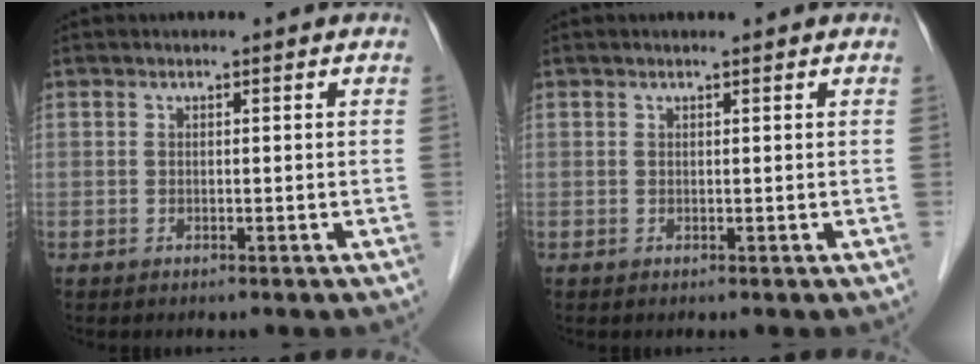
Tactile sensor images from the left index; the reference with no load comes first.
{"total": 0.5, "force": [0.5, 0.0, 0.3], "torque": [-0.009, 0.002, 0.008]}